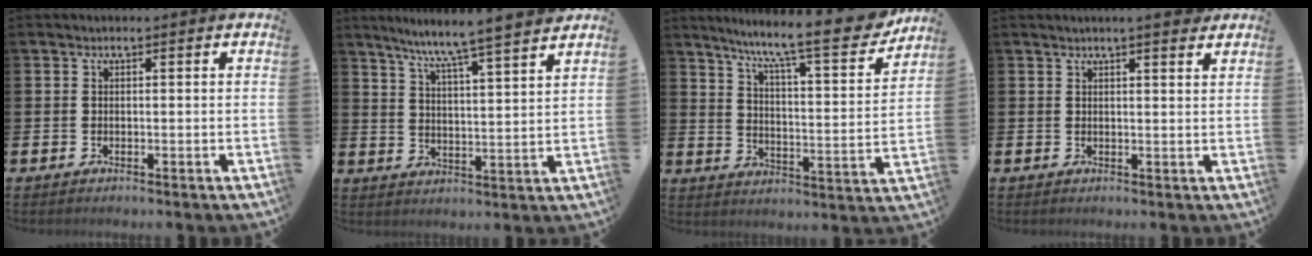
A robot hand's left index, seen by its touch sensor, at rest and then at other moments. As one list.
[{"total": 7.3, "force": [6.8, -1.0, 2.3], "torque": [-0.062, -0.053, 0.114]}, {"total": 11.3, "force": [9.3, 1.4, 6.2], "torque": [-0.127, -0.066, 0.147]}, {"total": 2.9, "force": [2.7, -0.1, 1.0], "torque": [-0.016, -0.013, 0.046]}]